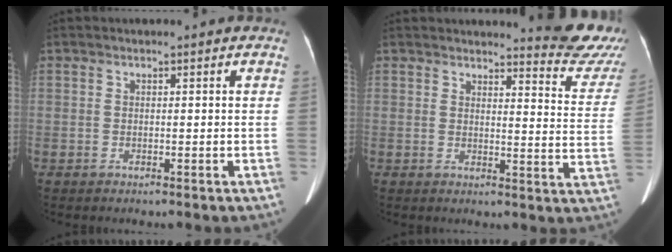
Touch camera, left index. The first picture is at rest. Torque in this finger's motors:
{"motor_torque": [-0.05, -0.45, 0.02, 0.00]}